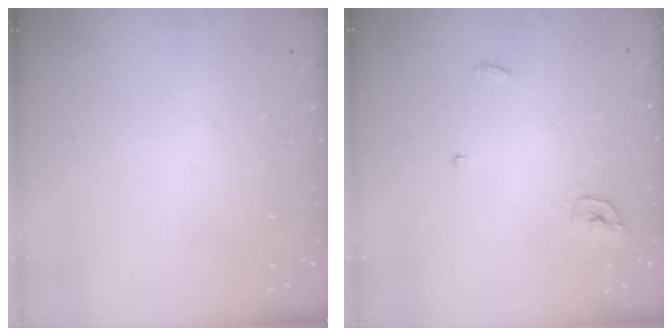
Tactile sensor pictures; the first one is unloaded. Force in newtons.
{"total": 4.3, "press": 4.3, "slide": 0.3}